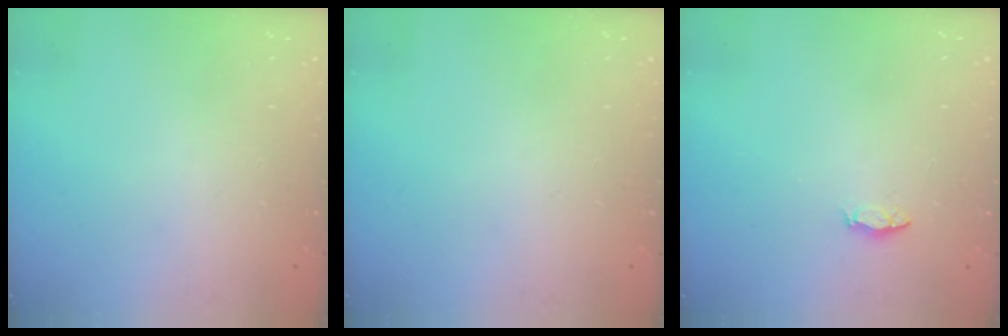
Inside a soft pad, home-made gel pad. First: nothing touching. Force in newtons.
{"total": 0.0}
{"total": 3.5, "press": 3.5, "slide": 0.4}